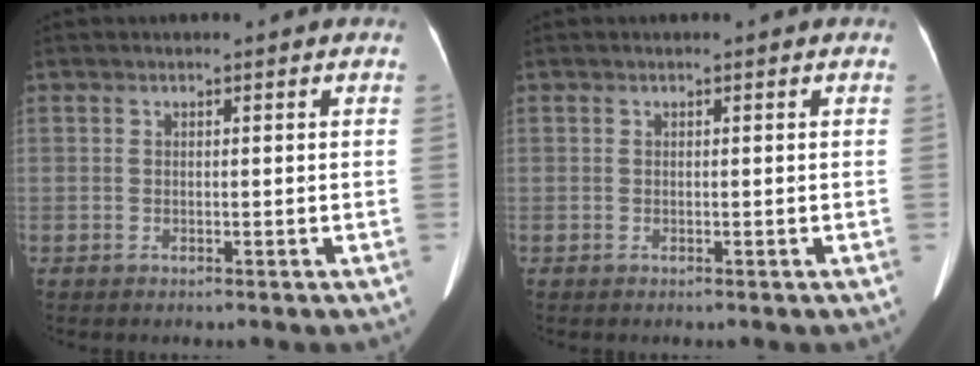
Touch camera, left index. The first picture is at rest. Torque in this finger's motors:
{"motor_torque": [0.01, 0.01, 0.00, 0.00]}